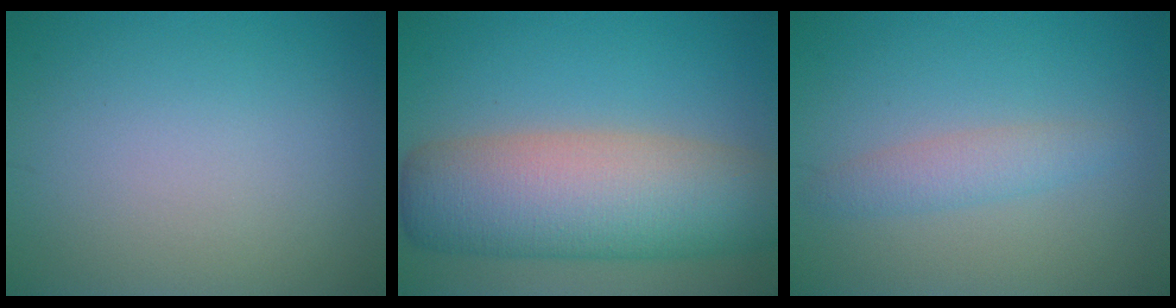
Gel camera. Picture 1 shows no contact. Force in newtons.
{"total": 11.3, "press": 11.3, "slide": 0.2}
{"total": 2.1, "press": 2.1, "slide": 0.1}